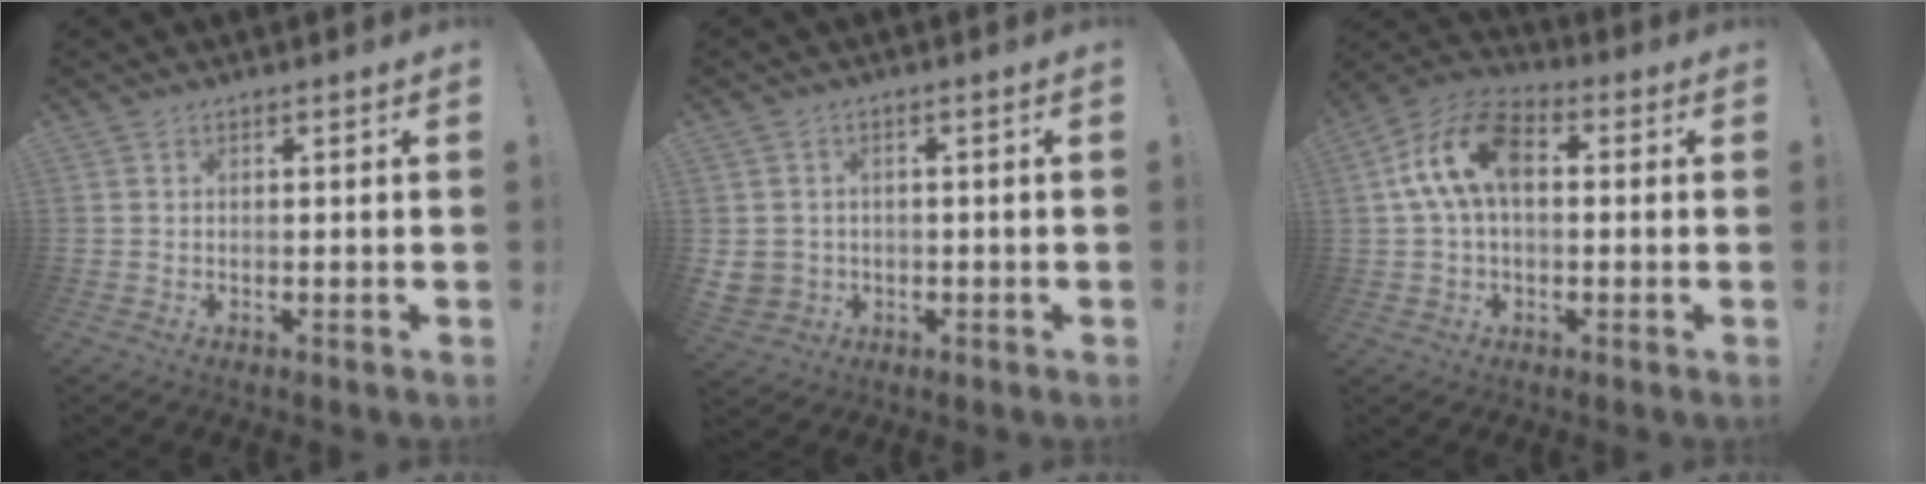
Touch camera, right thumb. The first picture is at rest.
{"total": 4.4, "force": [0.1, 4.2, 1.3], "torque": [-0.027, -0.002, 0.003]}
{"total": 14.0, "force": [2.2, 8.5, 10.9], "torque": [-0.218, 0.017, 0.042]}